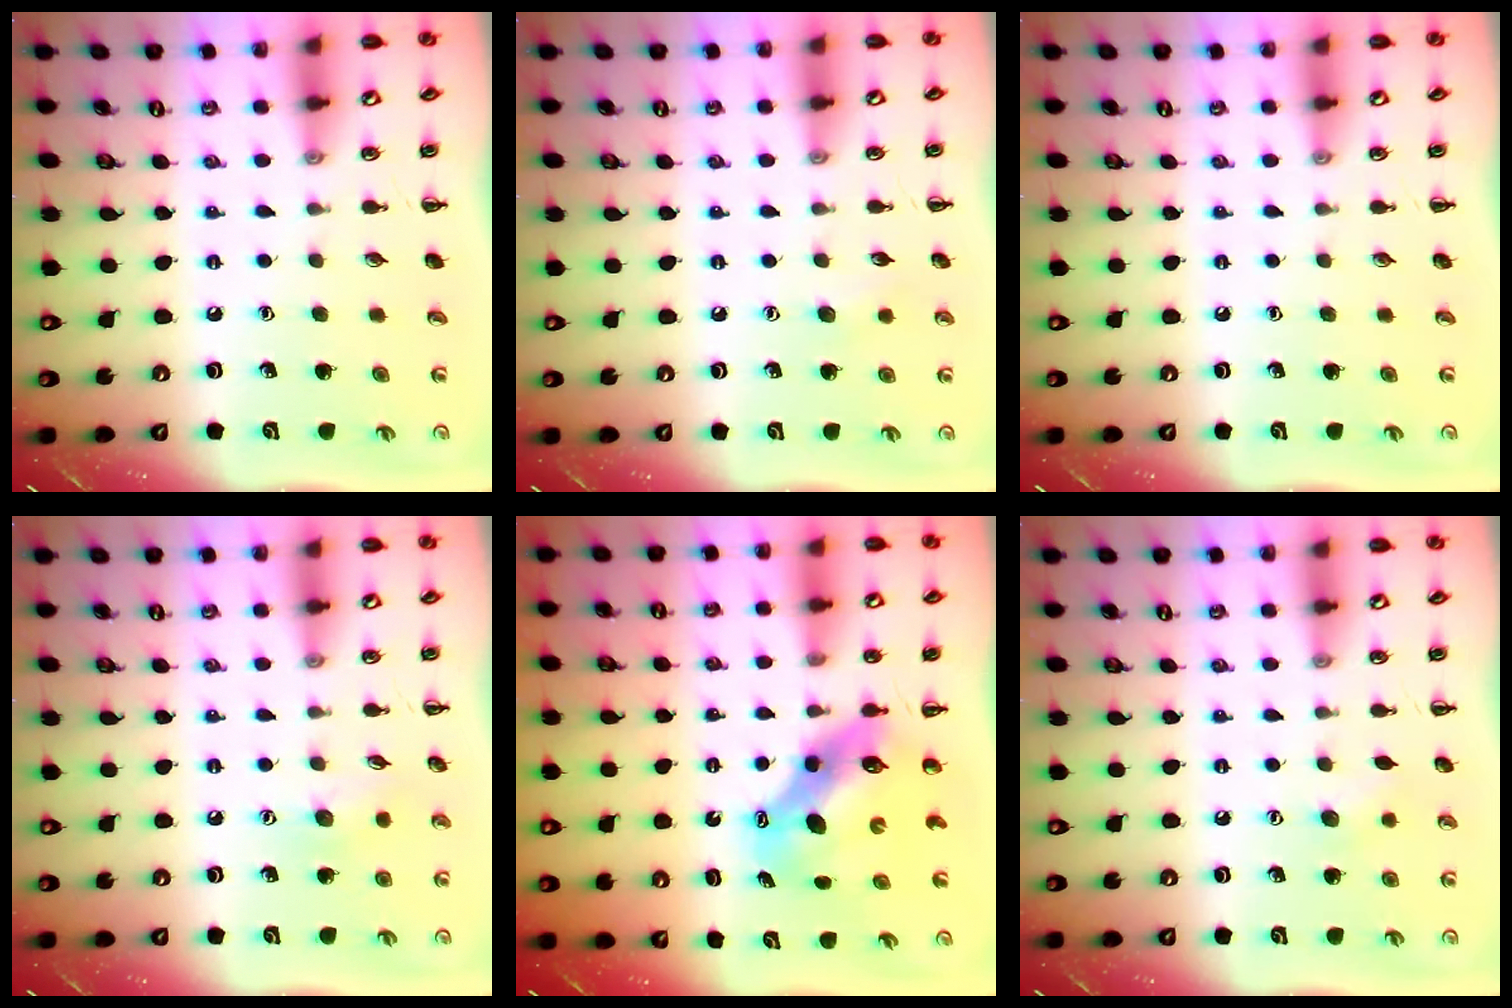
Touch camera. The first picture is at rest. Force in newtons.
{"total": 4.6, "press": 4.5, "slide": 1.0}
{"total": 0.0}
{"total": 6.2, "press": 6.2, "slide": 1.1}
{"total": 7.7, "press": 7.5, "slide": 1.9}
{"total": 5.7, "press": 5.6, "slide": 1.4}